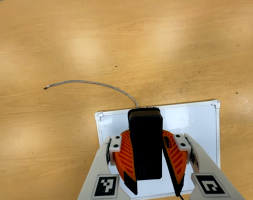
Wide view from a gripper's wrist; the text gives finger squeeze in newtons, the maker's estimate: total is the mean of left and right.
{"total": 9.8, "left": 9.8, "right": 9.8}